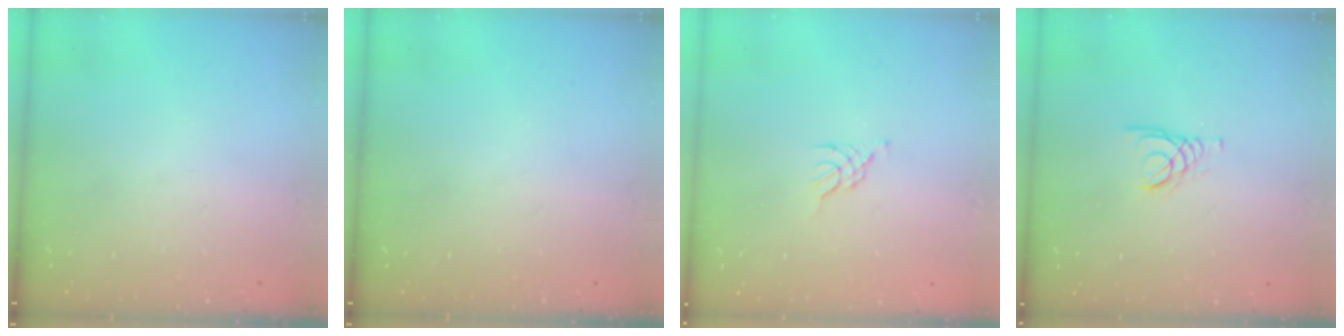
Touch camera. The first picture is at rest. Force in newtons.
{"total": 0.0}
{"total": 0.8, "press": 0.7, "slide": 0.3}
{"total": 1.4, "press": 1.4, "slide": 0.2}